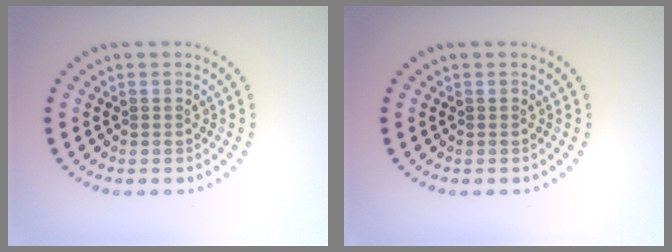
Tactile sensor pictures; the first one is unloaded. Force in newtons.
{"total": 0.0}